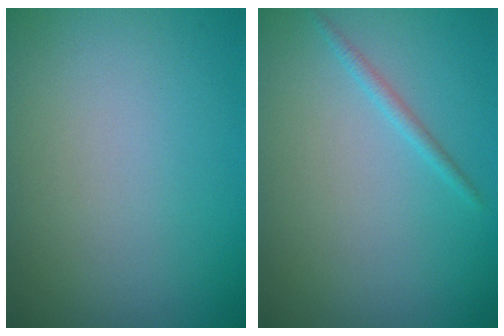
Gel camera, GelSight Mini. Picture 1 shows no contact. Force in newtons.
{"total": 1.0, "press": 1.0, "slide": 0.0}